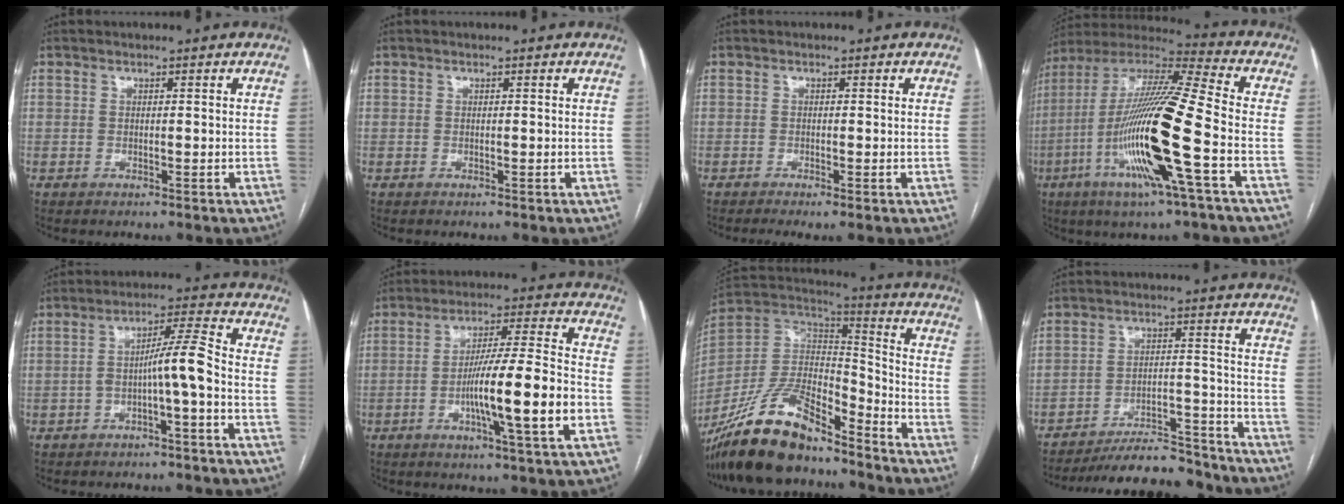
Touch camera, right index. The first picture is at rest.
{"total": 0.0}
{"total": 2.1, "force": [-1.3, 0.1, 1.7], "torque": [-0.029, -0.006, -0.023]}
{"total": 21.0, "force": [-6.1, 0.3, 20.0], "torque": [-0.413, -0.021, -0.125]}
{"total": 6.6, "force": [-2.0, -0.3, 6.2], "torque": [-0.105, 0.024, -0.032]}
{"total": 14.0, "force": [-3.8, 0.0, 13.5], "torque": [-0.227, 0.000, -0.066]}
{"total": 19.8, "force": [-16.0, 5.7, 10.1], "torque": [-0.215, 0.005, -0.298]}
{"total": 14.6, "force": [-13.9, 2.7, 3.7], "torque": [-0.047, 0.016, -0.197]}